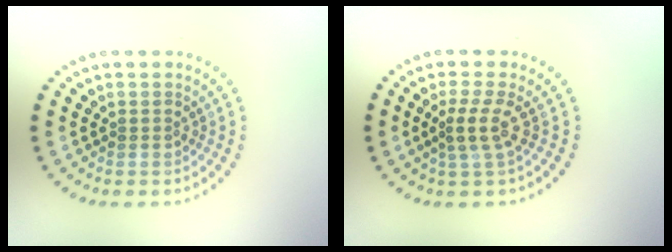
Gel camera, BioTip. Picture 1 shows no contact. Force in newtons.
{"total": 2.4, "press": 1.8, "slide": 1.7}